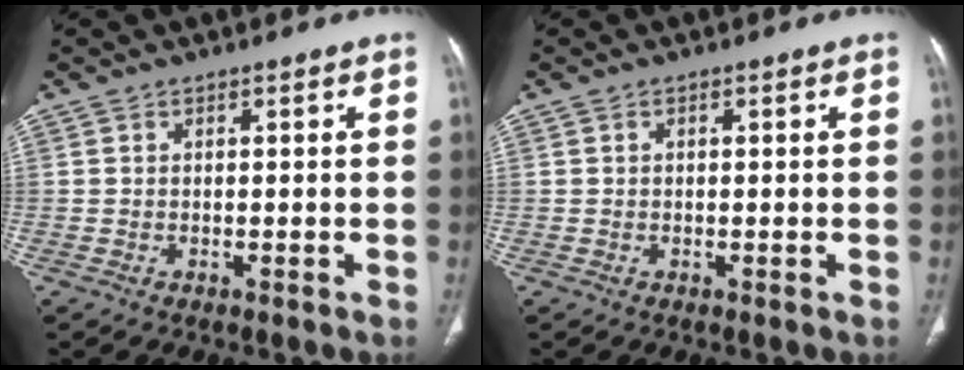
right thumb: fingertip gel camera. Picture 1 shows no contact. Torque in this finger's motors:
{"motor_torque": [0.17, 0.05, -0.27, 0.02, 0.03]}